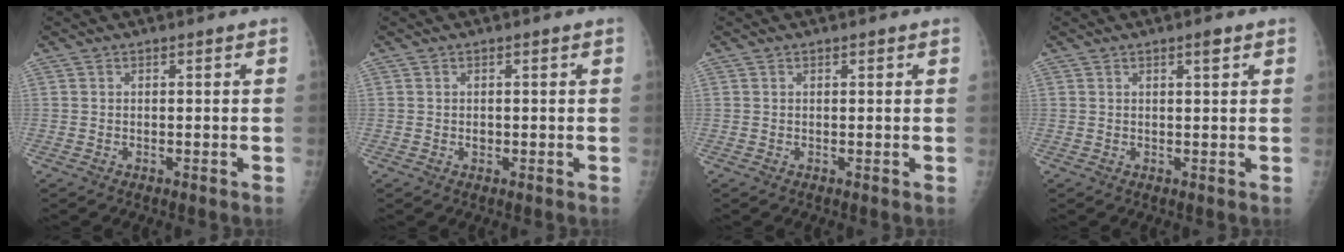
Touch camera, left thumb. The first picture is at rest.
{"total": 0.9, "force": [0.0, 0.8, 0.5], "torque": [-0.003, 0.001, 0.001]}
{"total": 0.7, "force": [0.4, 0.3, 0.5], "torque": [-0.006, 0.000, 0.006]}
{"total": 1.9, "force": [1.2, 0.5, 1.5], "torque": [-0.019, -0.005, 0.017]}